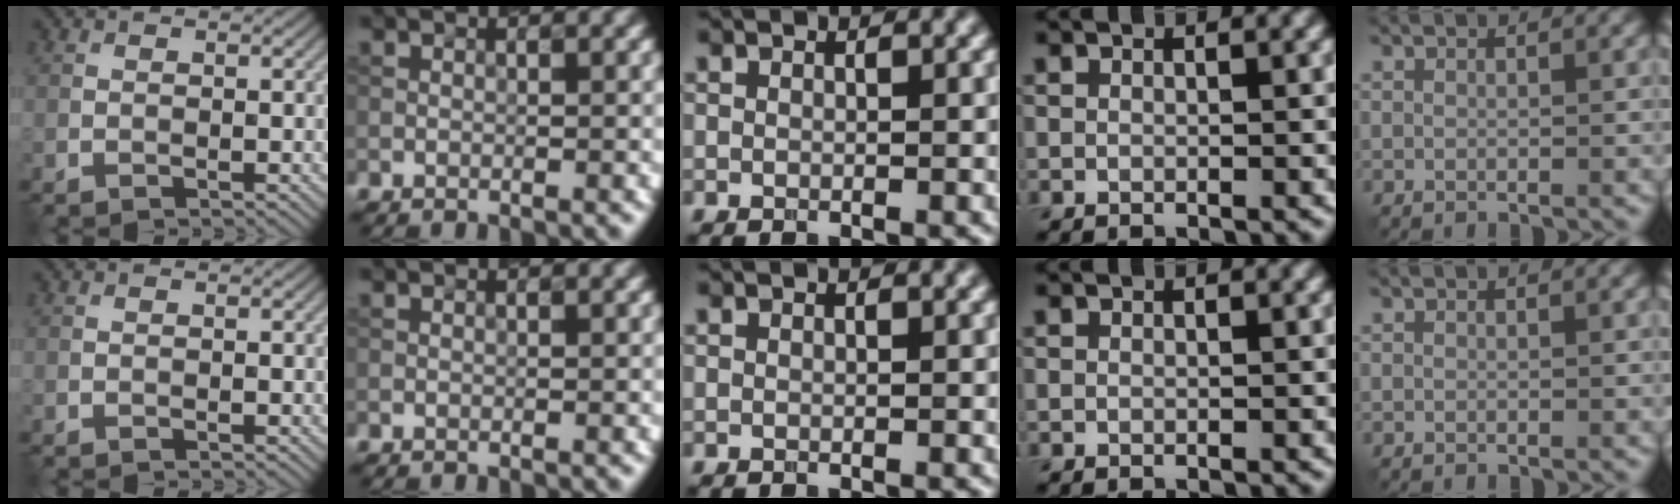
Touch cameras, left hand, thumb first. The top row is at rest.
{}